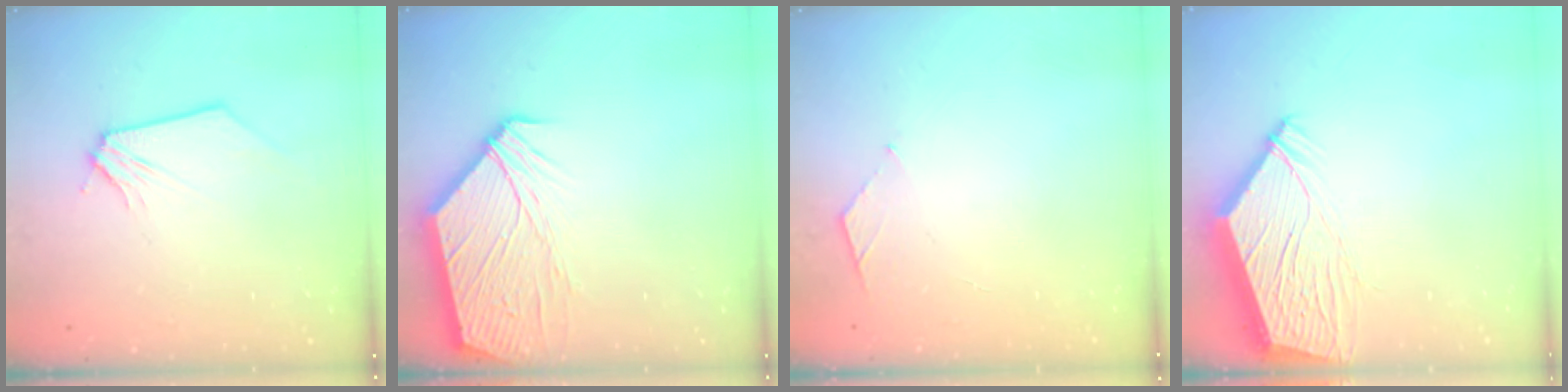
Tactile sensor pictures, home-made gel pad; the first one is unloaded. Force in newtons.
{"total": 12.5, "press": 12.4, "slide": 2.0}
{"total": 3.6, "press": 3.6, "slide": 0.5}
{"total": 12.0, "press": 11.9, "slide": 1.4}